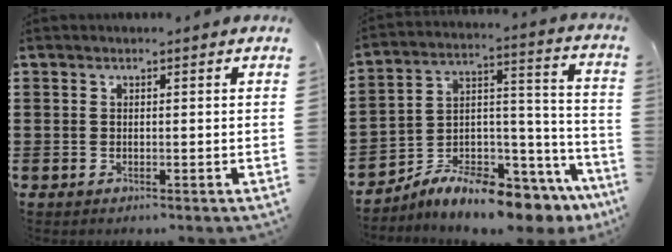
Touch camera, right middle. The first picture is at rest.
{"total": 9.0, "force": [-8.3, 1.2, 3.2], "torque": [-0.045, 0.018, -0.160]}